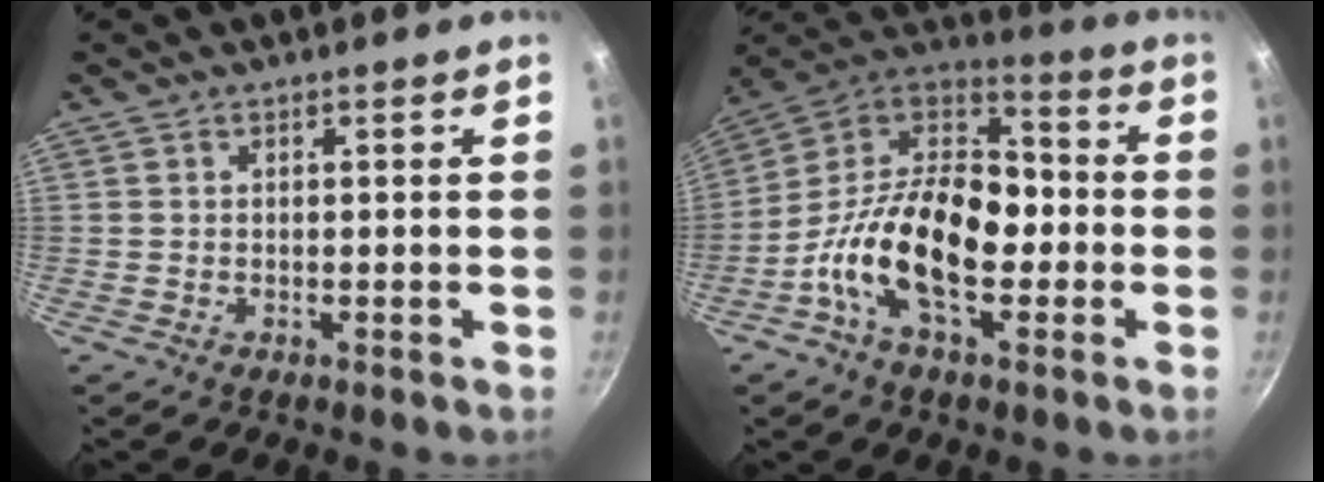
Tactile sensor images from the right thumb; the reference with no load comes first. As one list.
[{"total": 21.2, "force": [-4.4, 12.1, 16.9], "torque": [-0.264, 0.051, -0.101]}]